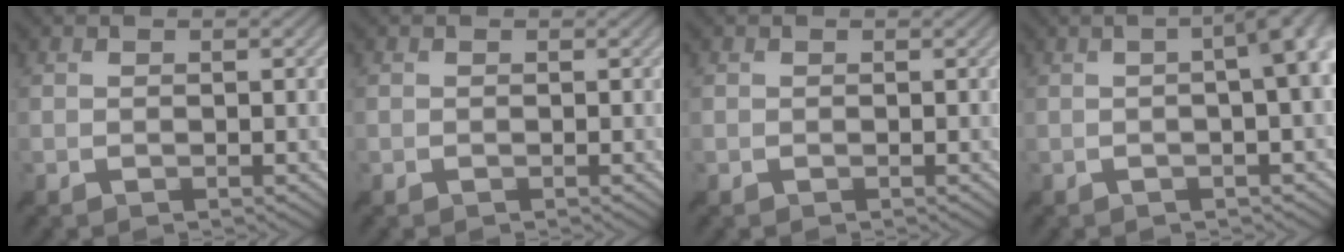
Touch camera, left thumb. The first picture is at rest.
{"total": 0.0}
{"total": 0.0}
{"total": 9.1, "force": [0.5, 2.8, 8.7], "torque": [-0.084, 0.030, -0.010]}